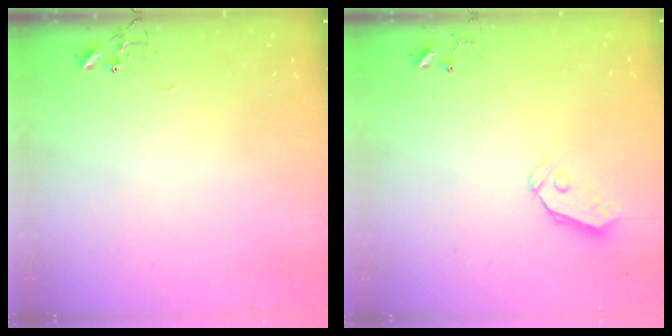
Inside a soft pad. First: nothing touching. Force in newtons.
{"total": 4.8, "press": 4.8, "slide": 0.4}